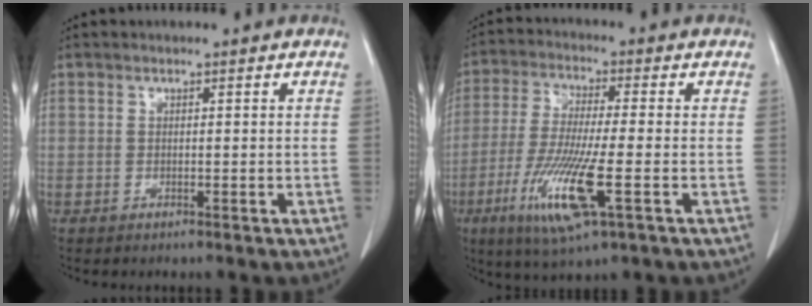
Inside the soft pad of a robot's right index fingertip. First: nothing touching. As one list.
[{"total": 12.3, "force": [-4.3, 1.0, 11.5], "torque": [-0.236, -0.026, -0.078]}]